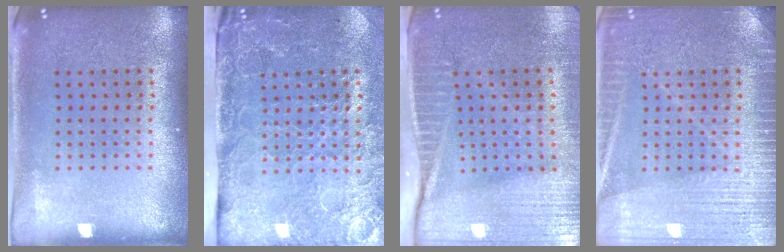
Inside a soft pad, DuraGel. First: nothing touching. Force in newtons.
{"total": 4.7, "press": 3.7, "slide": 2.9}
{"total": 4.1, "press": 3.7, "slide": 1.9}
{"total": 4.9, "press": 4.9, "slide": 0.7}